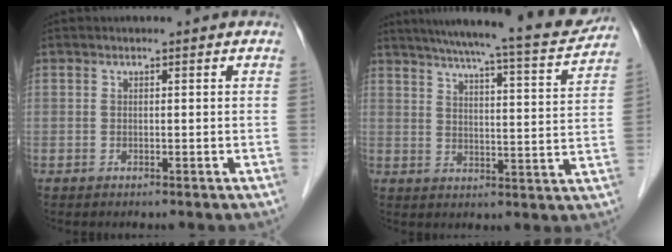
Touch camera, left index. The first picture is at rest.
{"total": 19.7, "force": [17.5, 1.3, 8.8], "torque": [-0.135, -0.021, 0.226]}